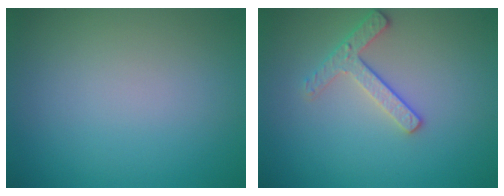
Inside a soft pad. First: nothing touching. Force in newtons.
{"total": 2.5, "press": 2.4, "slide": 0.7}